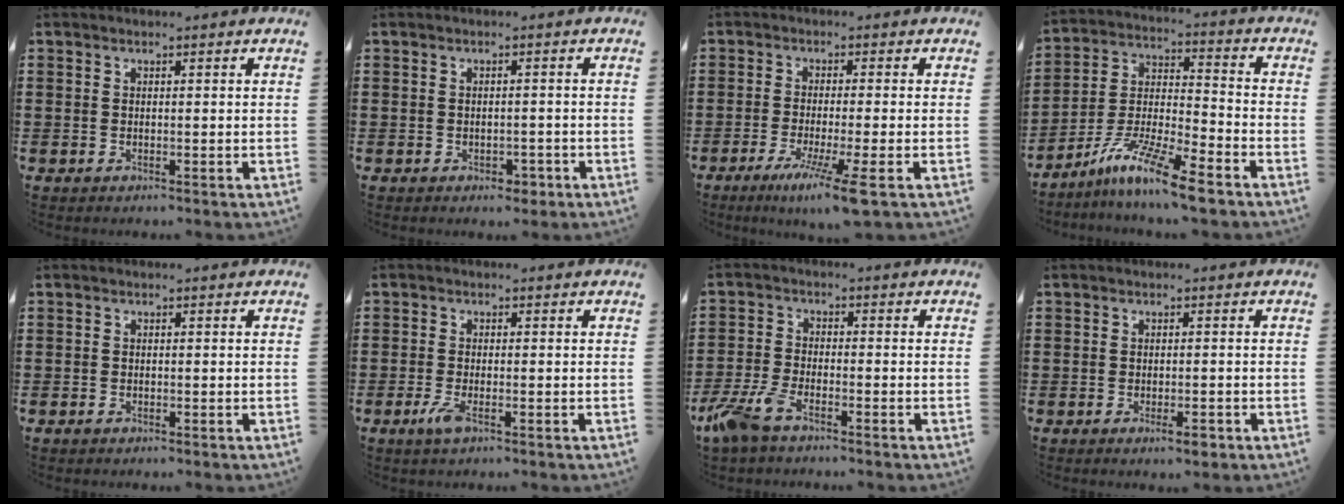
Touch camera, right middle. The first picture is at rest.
{"total": 1.6, "force": [-1.1, 1.0, 0.5], "torque": [-0.012, -0.003, -0.024]}
{"total": 6.8, "force": [-3.7, -0.9, 5.6], "torque": [-0.108, -0.028, -0.069]}
{"total": 10.9, "force": [-8.6, 0.7, 6.6], "torque": [-0.139, 0.000, -0.172]}
{"total": 0.5, "force": [-0.4, 0.2, 0.2], "torque": [-0.004, -0.001, -0.008]}
{"total": 2.5, "force": [-1.0, 0.7, 2.2], "torque": [-0.059, -0.009, -0.025]}
{"total": 5.9, "force": [-4.1, 1.8, 3.7], "torque": [-0.107, -0.010, -0.087]}
{"total": 1.7, "force": [-1.0, 0.4, 1.3], "torque": [-0.022, -0.004, -0.019]}